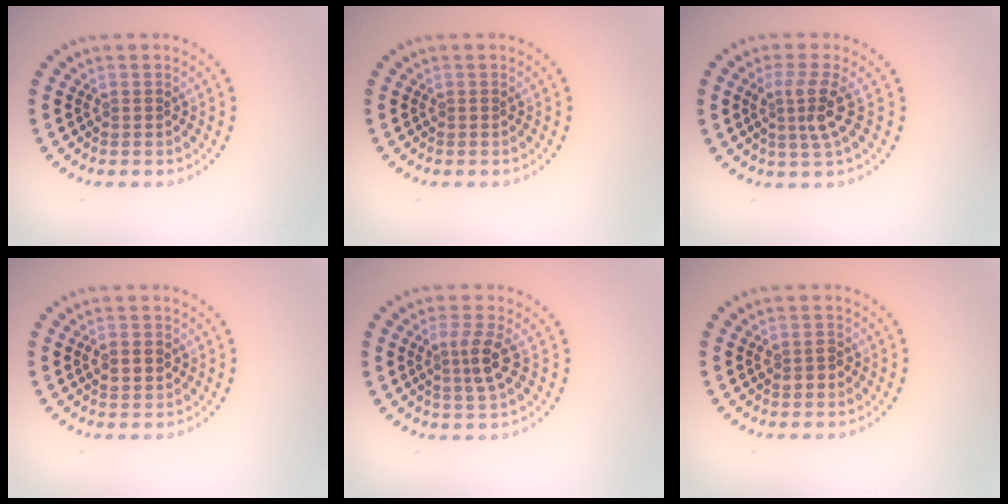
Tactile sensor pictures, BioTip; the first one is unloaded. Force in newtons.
{"total": 0.0}
{"total": 3.1, "press": 2.2, "slide": 2.1}
{"total": 2.2, "press": 2.2, "slide": 0.1}
{"total": 2.7, "press": 2.5, "slide": 1.1}
{"total": 1.4, "press": 1.4, "slide": 0.3}